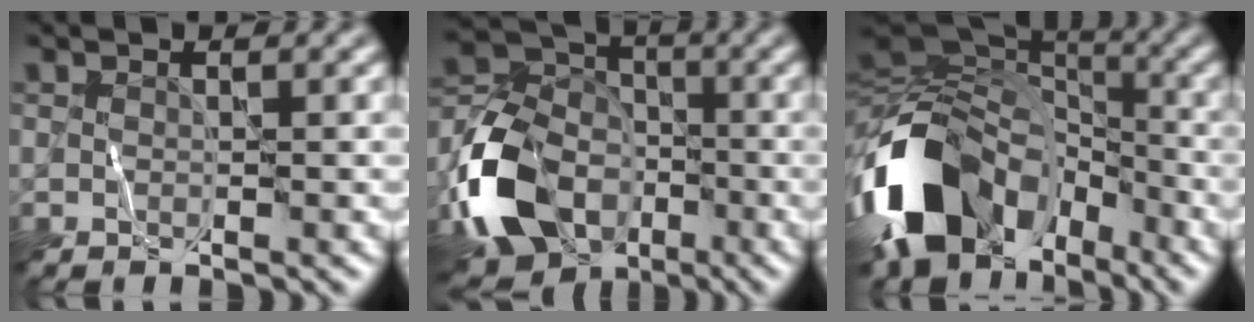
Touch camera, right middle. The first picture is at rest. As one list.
[{"total": 10.7, "force": [-5.0, 7.4, 5.9], "torque": [-0.129, -0.007, -0.113]}, {"total": 16.4, "force": [-6.8, 11.0, 10.0], "torque": [-0.232, -0.012, -0.128]}]